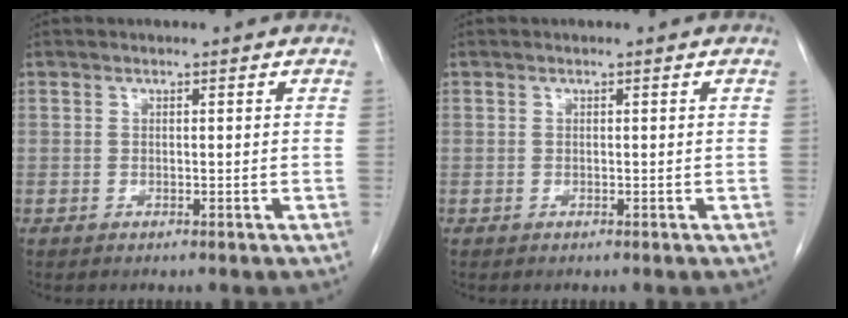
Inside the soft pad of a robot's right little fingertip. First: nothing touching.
{"total": 0.0}